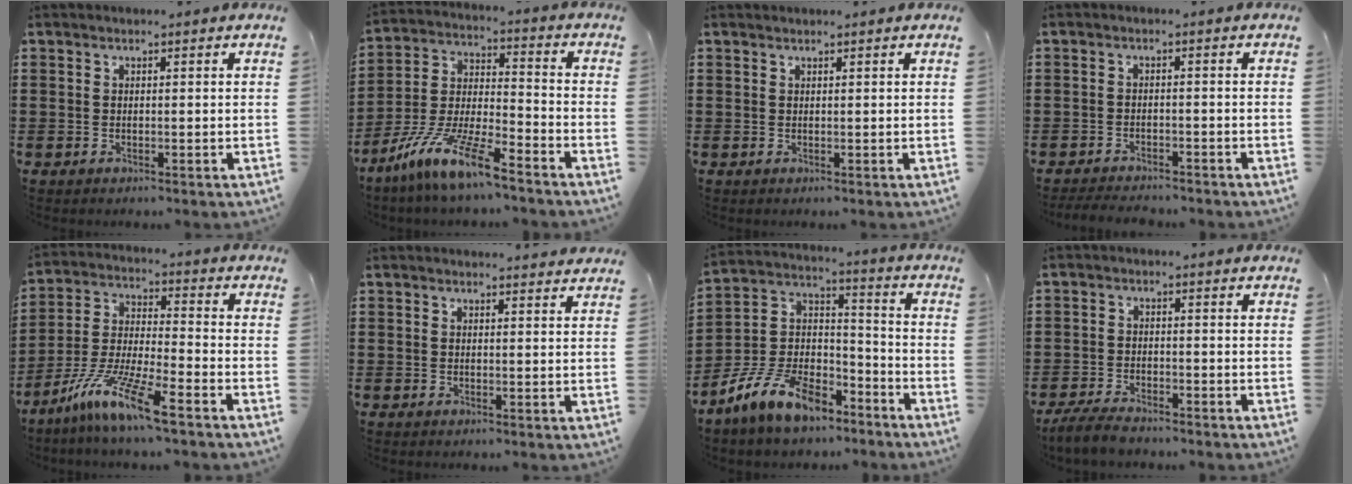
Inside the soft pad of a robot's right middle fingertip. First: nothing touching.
{"total": 11.4, "force": [-9.5, 0.8, 6.4], "torque": [-0.142, 0.005, -0.193]}
{"total": 0.0}
{"total": 3.1, "force": [-3.0, 0.5, 0.3], "torque": [-0.007, 0.002, -0.064]}
{"total": 11.0, "force": [-8.2, 0.6, 7.3], "torque": [-0.156, -0.003, -0.164]}
{"total": 0.9, "force": [0.8, 0.2, 0.1], "torque": [0.005, -0.002, 0.015]}
{"total": 11.4, "force": [-9.1, 4.2, 5.6], "torque": [-0.131, 0.025, -0.184]}
{"total": 4.2, "force": [-3.9, 1.1, 1.1], "torque": [-0.033, 0.001, -0.083]}